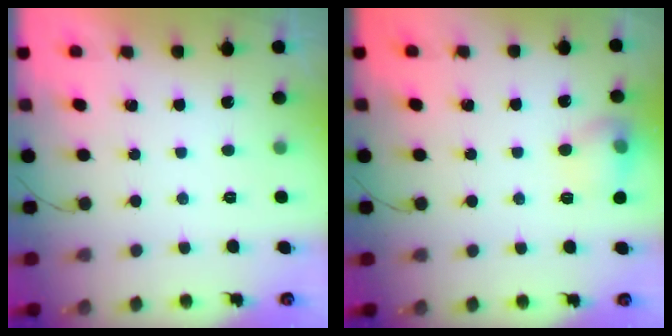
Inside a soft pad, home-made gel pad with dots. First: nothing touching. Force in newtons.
{"total": 9.1, "press": 9.1, "slide": 0.6}